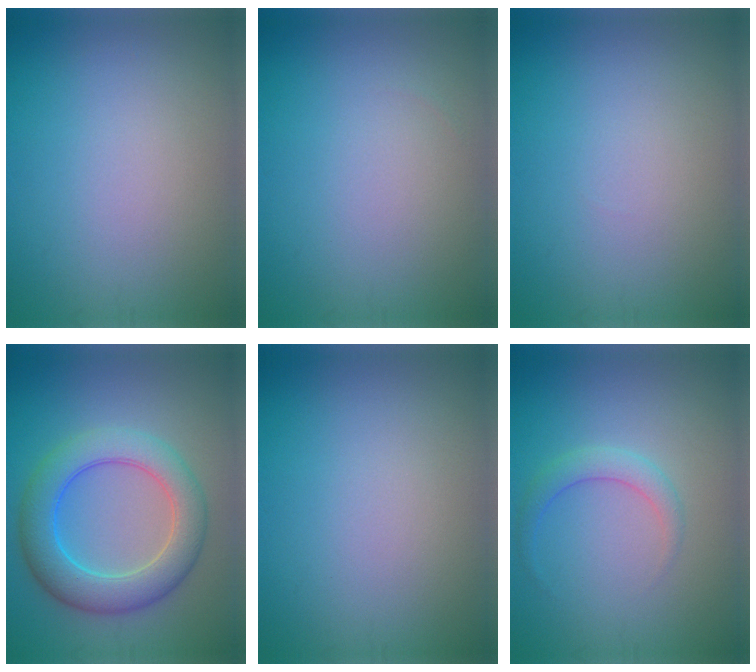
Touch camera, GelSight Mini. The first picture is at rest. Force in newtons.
{"total": 0.0}
{"total": 0.0}
{"total": 6.8, "press": 6.8, "slide": 0.1}
{"total": 0.0}
{"total": 2.0, "press": 2.0, "slide": 0.1}